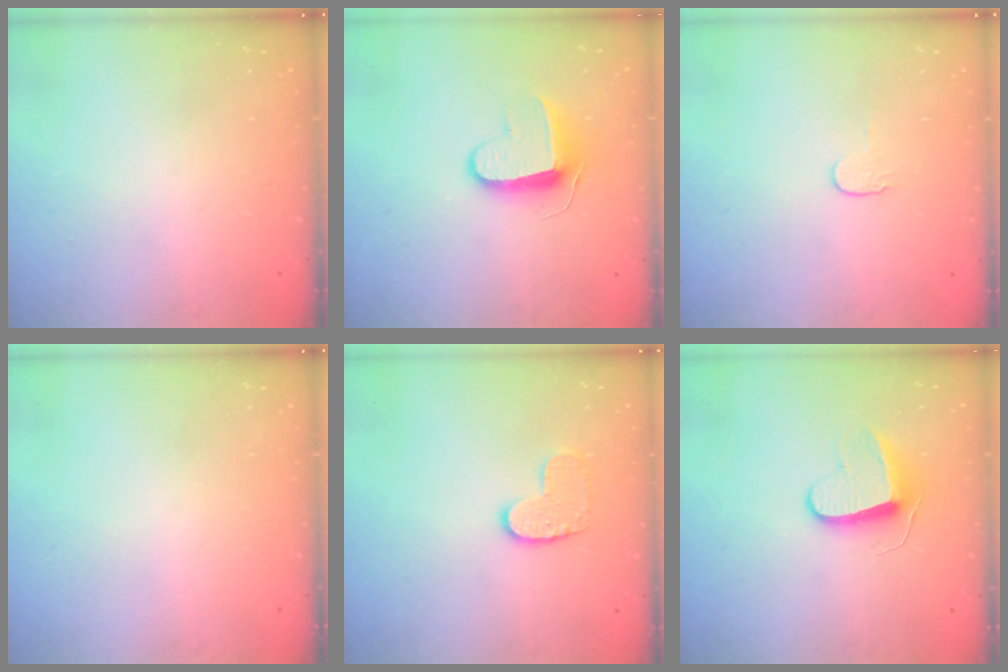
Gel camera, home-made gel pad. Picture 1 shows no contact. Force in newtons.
{"total": 8.8, "press": 8.7, "slide": 0.5}
{"total": 4.0, "press": 3.9, "slide": 0.5}
{"total": 0.0}
{"total": 7.9, "press": 7.9, "slide": 0.3}
{"total": 9.3, "press": 9.3, "slide": 0.6}